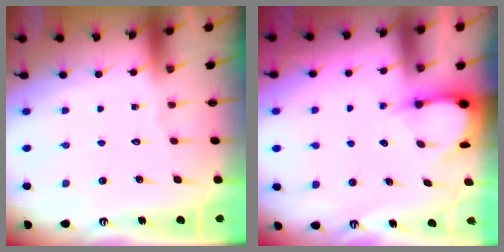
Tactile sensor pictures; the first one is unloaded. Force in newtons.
{"total": 3.5, "press": 3.5, "slide": 0.4}